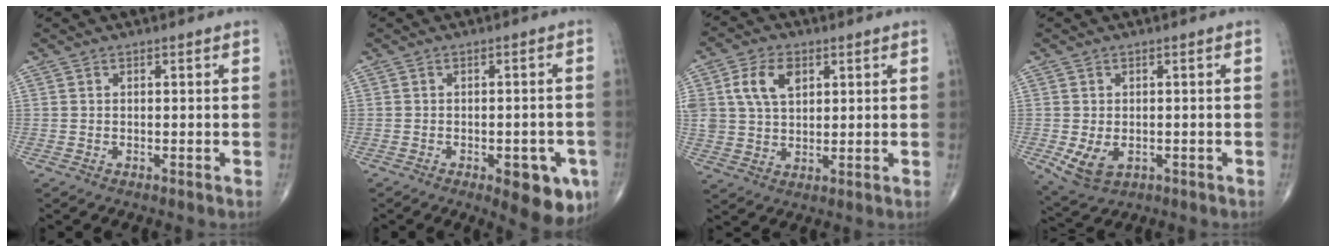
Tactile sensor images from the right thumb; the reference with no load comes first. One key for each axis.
{"total": 9.6, "fx": -4.2, "fy": 4.0, "fz": 7.7, "tx": -0.069, "ty": 0.006, "tz": -0.045}
{"total": 8.6, "fx": 3.1, "fy": 5.6, "fz": 5.8, "tx": -0.100, "ty": -0.003, "tz": 0.061}
{"total": 5.7, "fx": -1.3, "fy": 3.8, "fz": 4.0, "tx": -0.070, "ty": -0.008, "tz": -0.009}